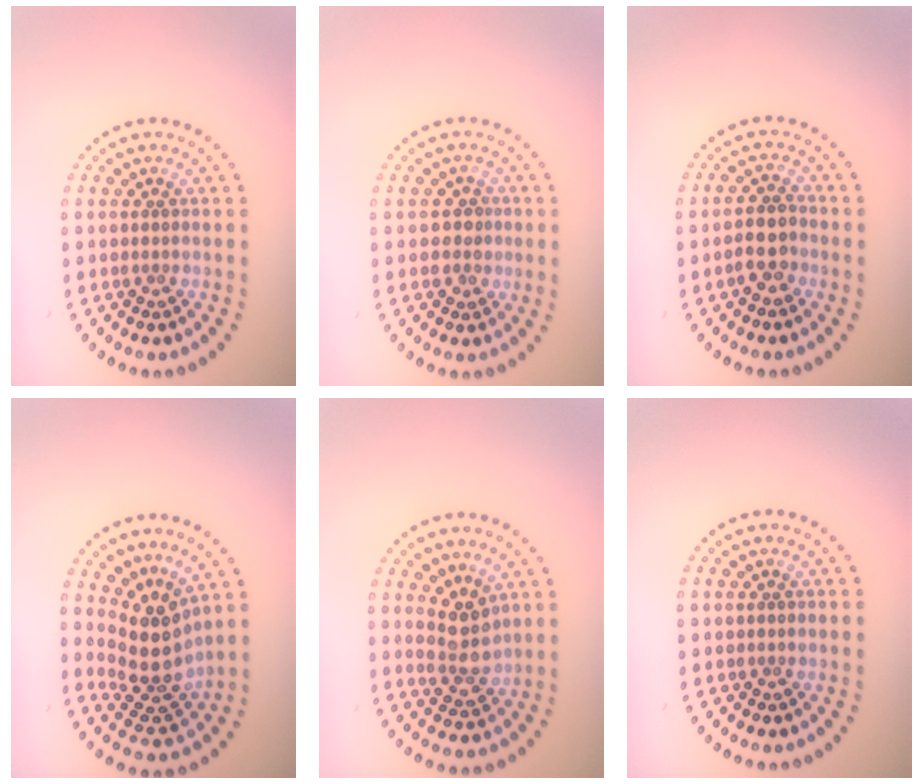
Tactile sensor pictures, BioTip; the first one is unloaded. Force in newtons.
{"total": 1.8, "press": 1.6, "slide": 0.9}
{"total": 2.5, "press": 2.3, "slide": 0.9}
{"total": 4.4, "press": 3.3, "slide": 2.9}
{"total": 3.2, "press": 2.9, "slide": 1.4}
{"total": 0.0}